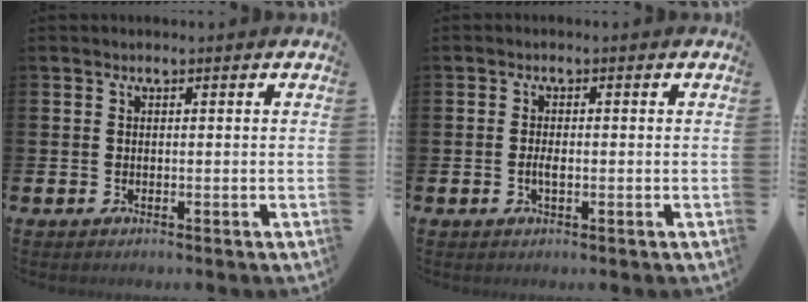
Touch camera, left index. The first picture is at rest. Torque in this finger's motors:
{"motor_torque": [0.30, 0.19, 0.03, 0.08]}